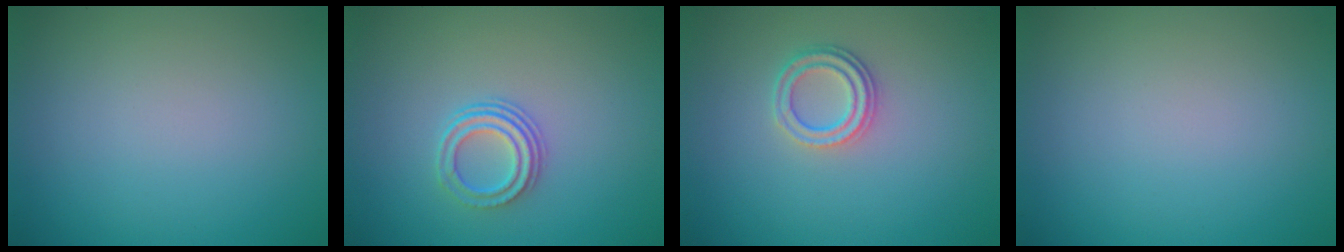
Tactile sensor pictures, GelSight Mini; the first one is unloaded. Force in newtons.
{"total": 2.8, "press": 2.2, "slide": 1.8}
{"total": 2.4, "press": 2.0, "slide": 1.2}
{"total": 0.0}